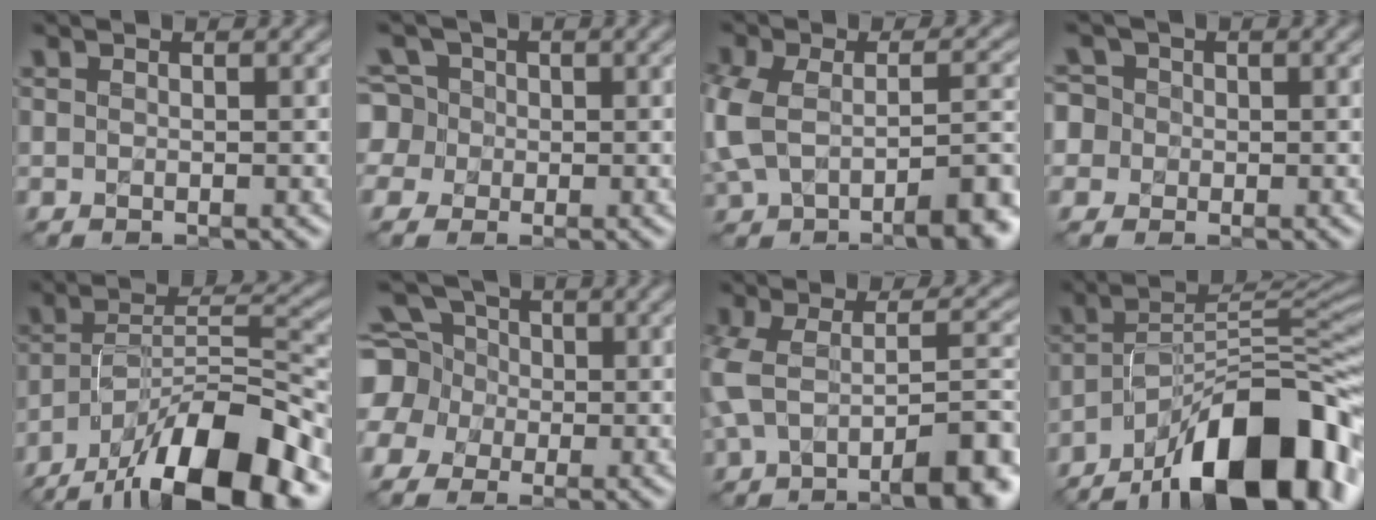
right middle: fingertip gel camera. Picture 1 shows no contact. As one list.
[{"total": 5.7, "force": [0.0, 5.4, 1.8], "torque": [-0.045, 0.035, -0.031]}, {"total": 8.7, "force": [-3.6, 4.1, 6.8], "torque": [-0.138, -0.023, -0.063]}, {"total": 5.6, "force": [0.1, 5.3, 1.9], "torque": [-0.045, 0.033, -0.029]}, {"total": 14.1, "force": [-9.6, 4.1, 9.5], "torque": [-0.157, 0.012, -0.174]}, {"total": 10.4, "force": [-0.1, 9.3, 4.6], "torque": [-0.129, 0.021, -0.043]}, {"total": 9.7, "force": [-4.1, 3.9, 7.8], "torque": [-0.144, -0.014, -0.070]}, {"total": 15.7, "force": [-10.0, 5.5, 10.8], "torque": [-0.161, 0.011, -0.172]}]